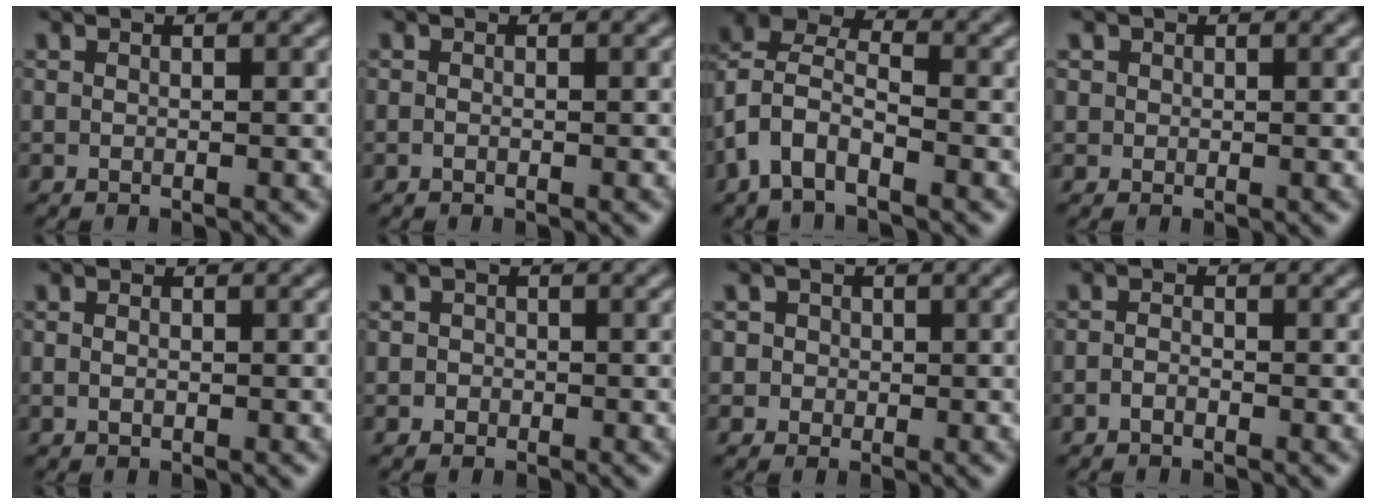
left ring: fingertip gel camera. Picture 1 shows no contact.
{"total": 0.0}
{"total": 6.6, "force": [-2.8, 3.6, 4.7], "torque": [-0.100, 0.008, -0.070]}
{"total": 0.8, "force": [0.3, 0.8, 0.1], "torque": [0.008, -0.003, 0.002]}
{"total": 0.8, "force": [-0.1, 0.6, 0.6], "torque": [-0.011, -0.001, 0.000]}
{"total": 1.1, "force": [-0.2, 1.1, 0.2], "torque": [0.015, 0.000, -0.010]}
{"total": 2.5, "force": [0.6, 2.4, 0.7], "torque": [0.013, 0.008, -0.003]}
{"total": 1.0, "force": [-0.7, 0.5, 0.5], "torque": [-0.010, 0.001, -0.016]}